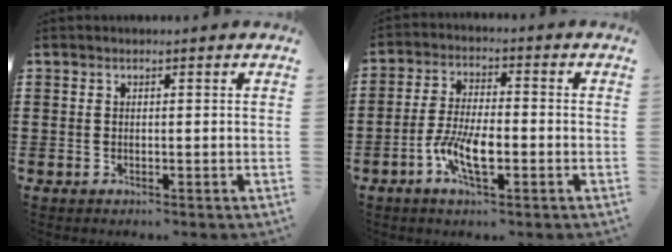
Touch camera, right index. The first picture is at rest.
{"total": 7.5, "force": [-2.8, 2.5, 6.5], "torque": [-0.146, -0.010, -0.058]}